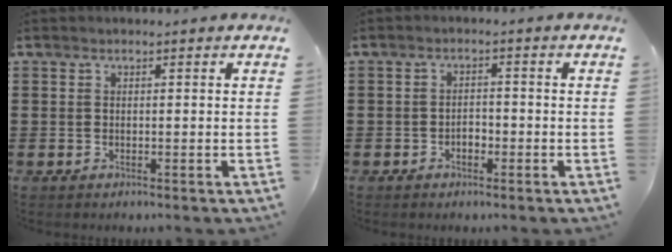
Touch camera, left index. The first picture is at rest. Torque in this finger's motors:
{"motor_torque": [0.28, 0.28, 0.00, 0.05]}